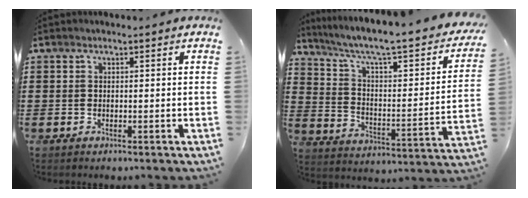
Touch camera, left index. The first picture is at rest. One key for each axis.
{"total": 6.3, "fx": 4.2, "fy": 0.8, "fz": 4.6, "tx": -0.107, "ty": -0.038, "tz": 0.061}